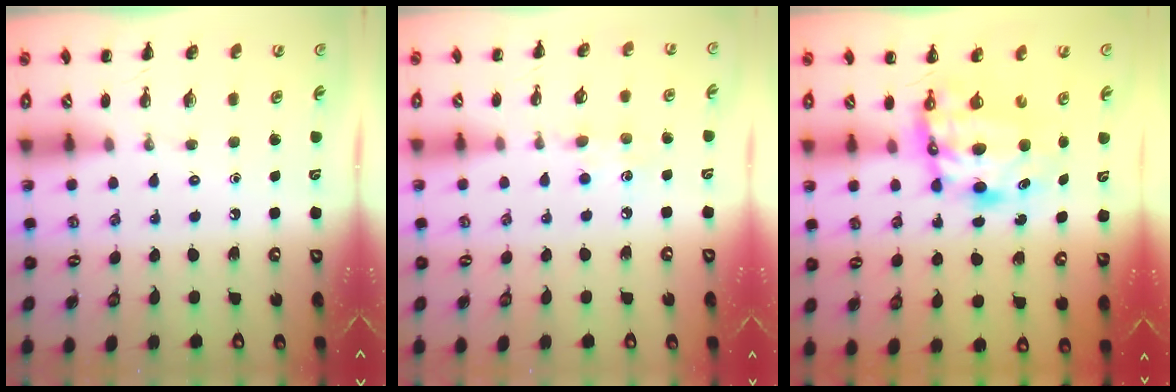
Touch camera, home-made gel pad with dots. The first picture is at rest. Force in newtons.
{"total": 6.5, "press": 6.3, "slide": 1.6}
{"total": 7.6, "press": 7.4, "slide": 1.8}